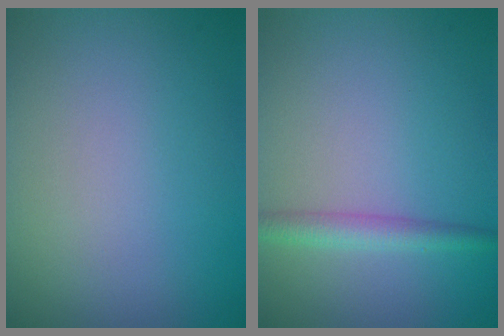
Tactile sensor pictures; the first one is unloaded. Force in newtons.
{"total": 2.3, "press": 2.3, "slide": 0.1}